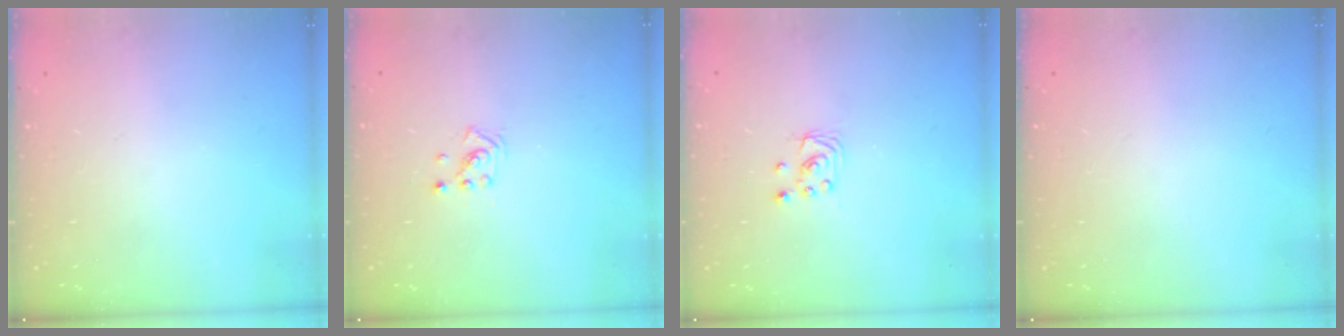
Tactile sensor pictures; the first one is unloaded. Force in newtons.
{"total": 1.9, "press": 1.9, "slide": 0.1}
{"total": 2.2, "press": 2.2, "slide": 0.2}
{"total": 0.0}